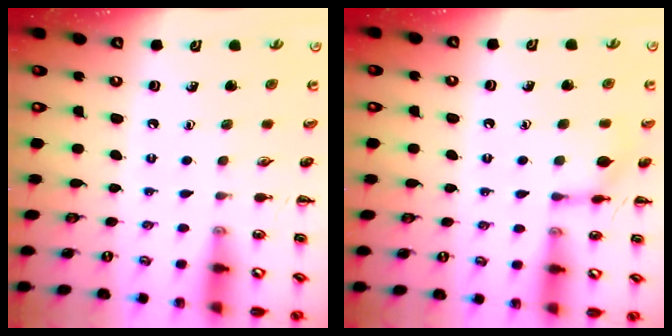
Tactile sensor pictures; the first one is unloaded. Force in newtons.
{"total": 7.4, "press": 7.4, "slide": 0.2}